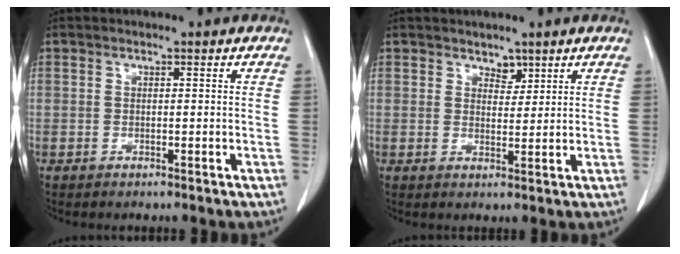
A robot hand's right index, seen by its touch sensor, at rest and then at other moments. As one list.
[{"total": 2.2, "force": [1.7, 1.2, 0.6], "torque": [-0.004, -0.004, 0.027]}]